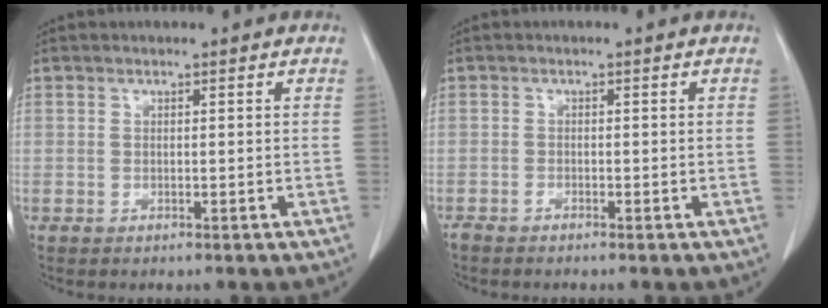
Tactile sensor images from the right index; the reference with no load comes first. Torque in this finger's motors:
{"motor_torque": [-0.02, -0.01, -0.01, 0.02]}